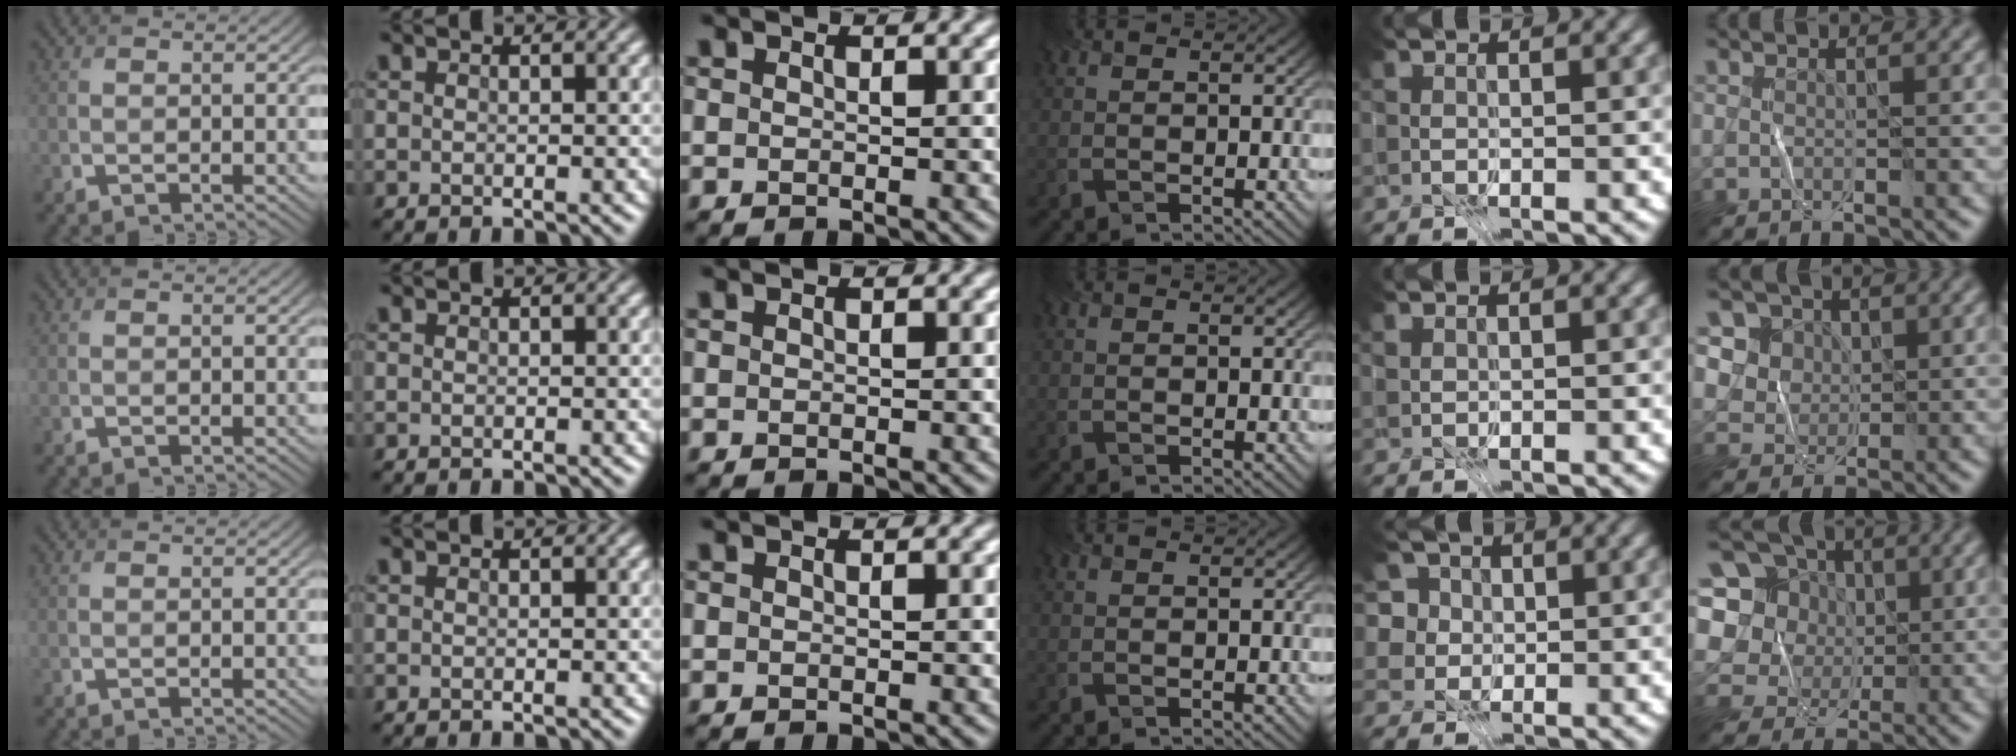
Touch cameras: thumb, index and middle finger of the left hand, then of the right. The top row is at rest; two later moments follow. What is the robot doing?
{"motion": "fold", "object": "file"}